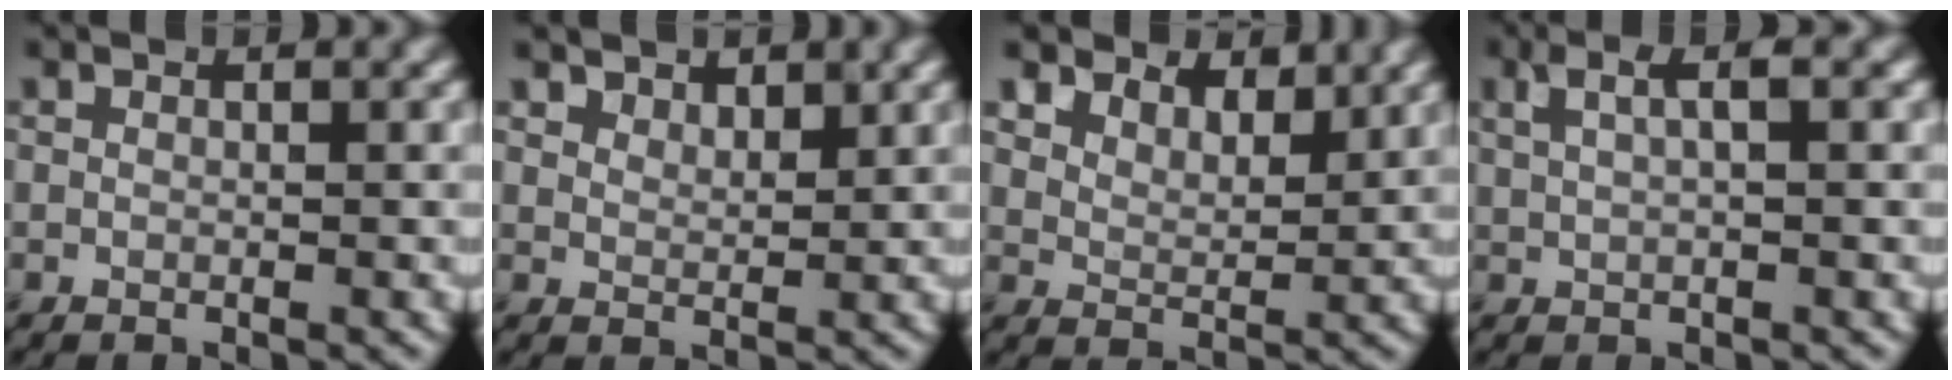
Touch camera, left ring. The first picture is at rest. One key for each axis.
{"total": 2.8, "fx": 2.3, "fy": 1.3, "fz": 0.8, "tx": -0.019, "ty": -0.014, "tz": 0.049}
{"total": 7.1, "fx": 5.6, "fy": 3.3, "fz": 2.7, "tx": -0.067, "ty": -0.004, "tz": 0.092}
{"total": 3.0, "fx": 1.3, "fy": 0.8, "fz": 2.6, "tx": -0.042, "ty": 0.005, "tz": 0.023}